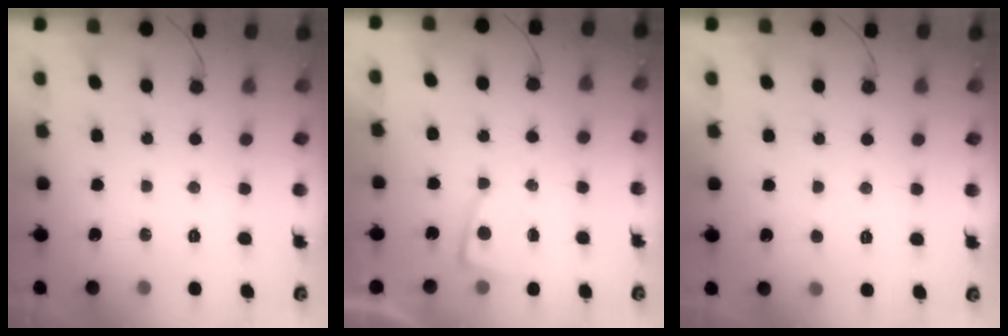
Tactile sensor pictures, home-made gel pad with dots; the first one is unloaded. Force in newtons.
{"total": 2.7, "press": 2.7, "slide": 0.3}
{"total": 2.0, "press": 2.0, "slide": 0.3}